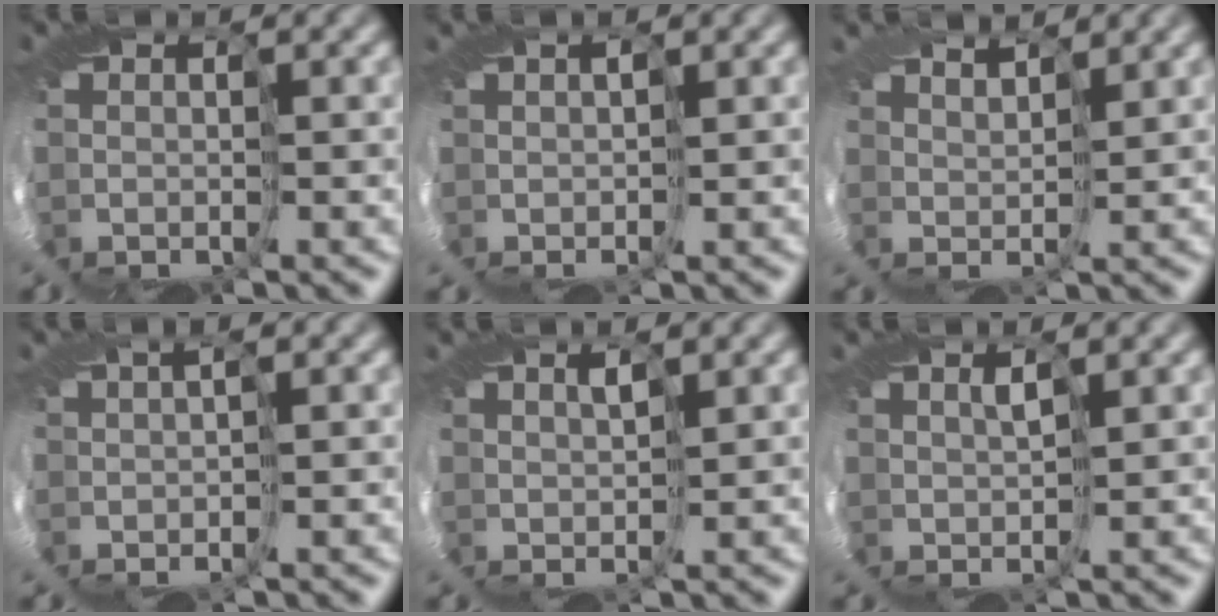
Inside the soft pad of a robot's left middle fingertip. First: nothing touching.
{"total": 1.5, "force": [0.7, -1.0, -0.8], "torque": [0.022, 0.015, 0.006]}
{"total": 4.2, "force": [3.9, -1.6, -0.5], "torque": [0.013, 0.025, 0.022]}
{"total": 2.1, "force": [-0.1, -2.0, -0.7], "torque": [0.033, 0.007, -0.006]}
{"total": 3.1, "force": [1.1, -2.5, -1.4], "torque": [0.028, 0.009, 0.002]}
{"total": 3.1, "force": [1.0, -2.6, -1.3], "torque": [0.025, 0.009, 0.000]}